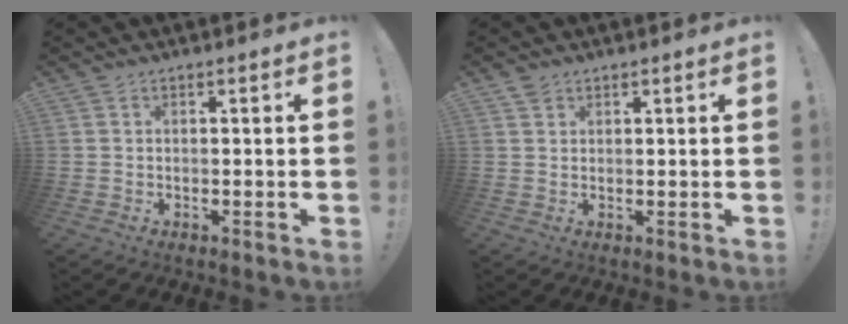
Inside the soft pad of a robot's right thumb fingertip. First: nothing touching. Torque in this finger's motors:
{"motor_torque": [-0.20, -0.01, -0.35, 0.28, 0.00]}